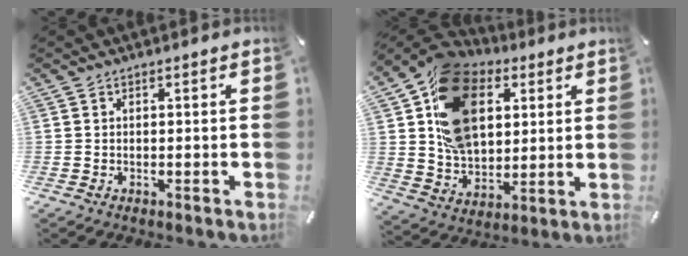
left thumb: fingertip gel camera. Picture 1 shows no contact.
{"total": 19.6, "force": [6.8, 13.9, 12.0], "torque": [-0.225, -0.011, 0.127]}